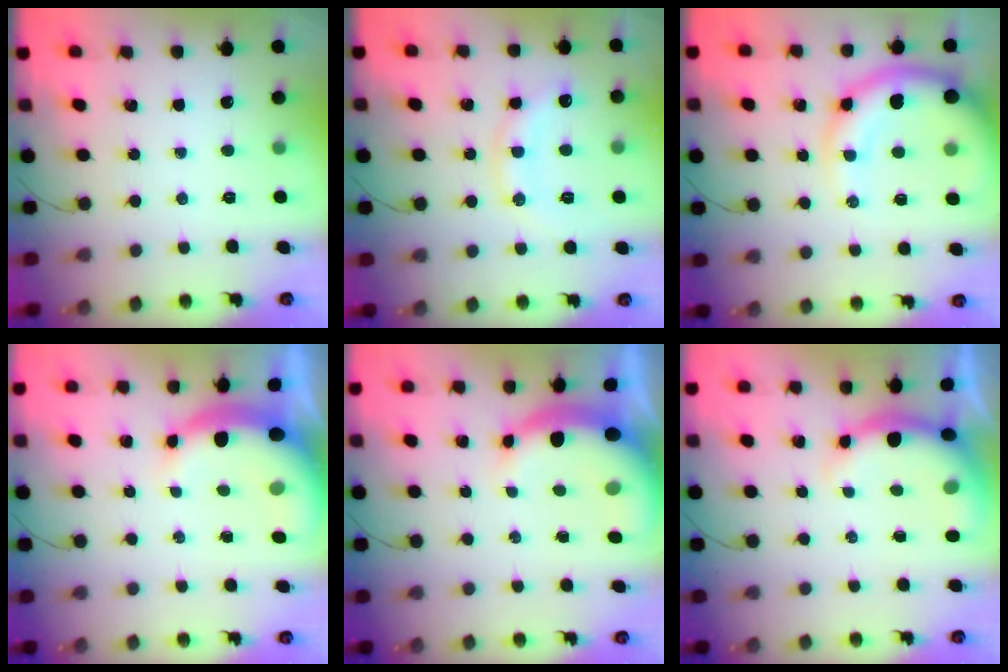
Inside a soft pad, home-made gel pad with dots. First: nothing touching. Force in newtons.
{"total": 12.8, "press": 12.8, "slide": 0.6}
{"total": 10.7, "press": 10.3, "slide": 3.0}
{"total": 8.2, "press": 8.0, "slide": 1.6}
{"total": 8.2, "press": 8.0, "slide": 1.6}
{"total": 7.0, "press": 6.9, "slide": 1.1}